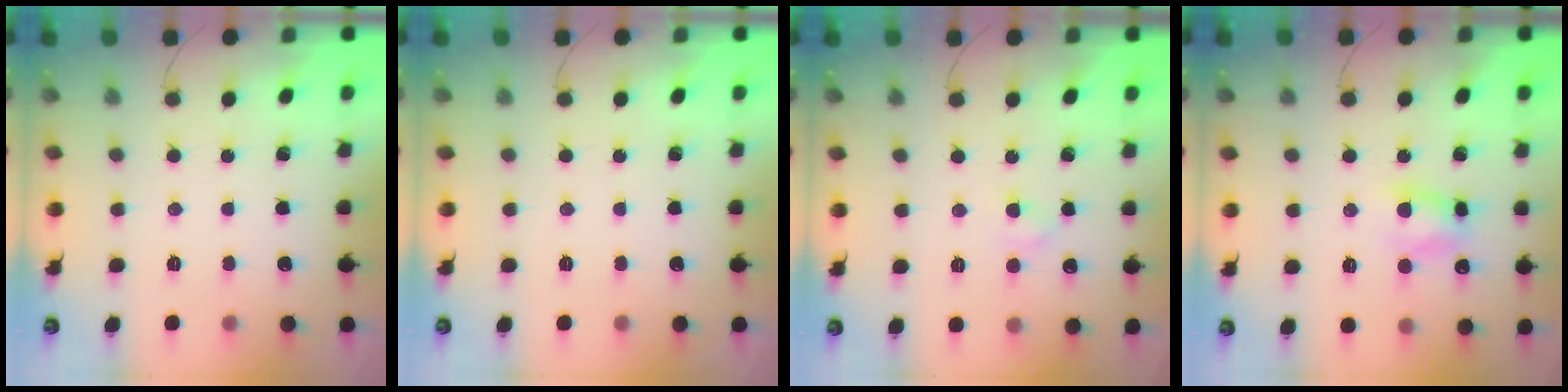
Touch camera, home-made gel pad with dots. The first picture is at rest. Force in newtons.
{"total": 0.0}
{"total": 2.2, "press": 2.0, "slide": 0.8}
{"total": 6.0, "press": 5.8, "slide": 1.2}